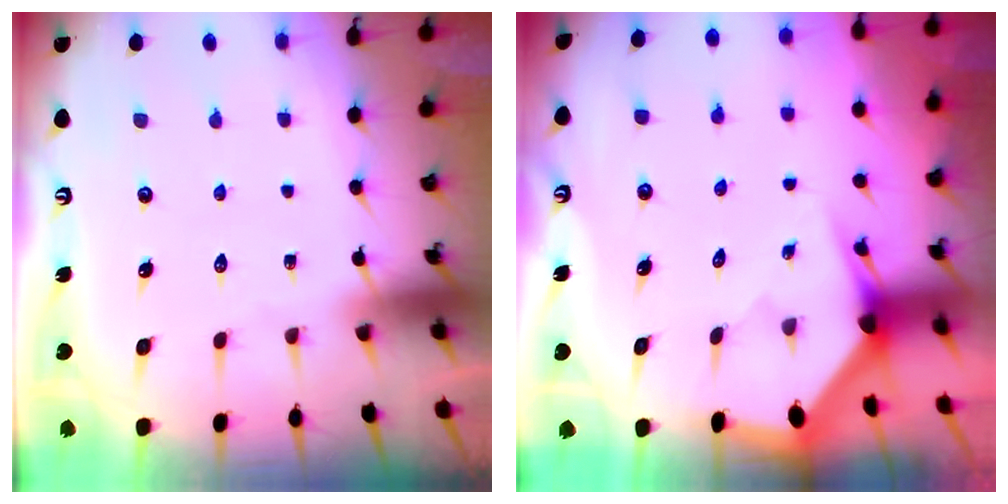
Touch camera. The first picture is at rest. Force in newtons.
{"total": 2.9, "press": 2.9, "slide": 0.1}